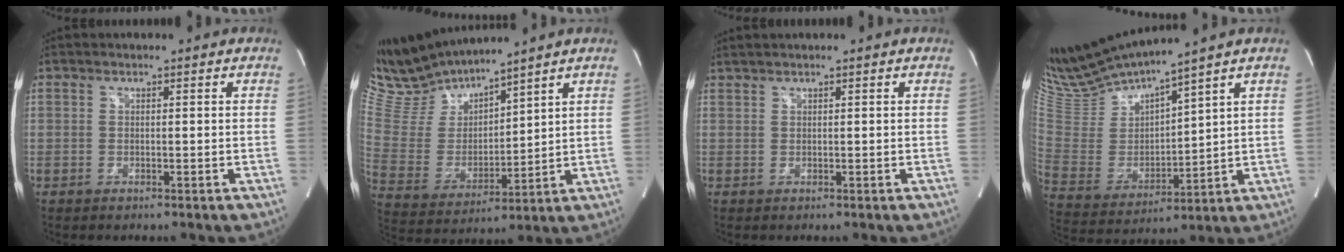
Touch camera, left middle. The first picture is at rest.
{"total": 11.8, "force": [11.4, 0.8, 2.9], "torque": [-0.079, -0.001, 0.245]}
{"total": 1.4, "force": [1.3, -0.2, 0.5], "torque": [-0.014, 0.013, 0.031]}
{"total": 14.6, "force": [13.6, -0.3, 5.3], "torque": [-0.117, -0.016, 0.281]}